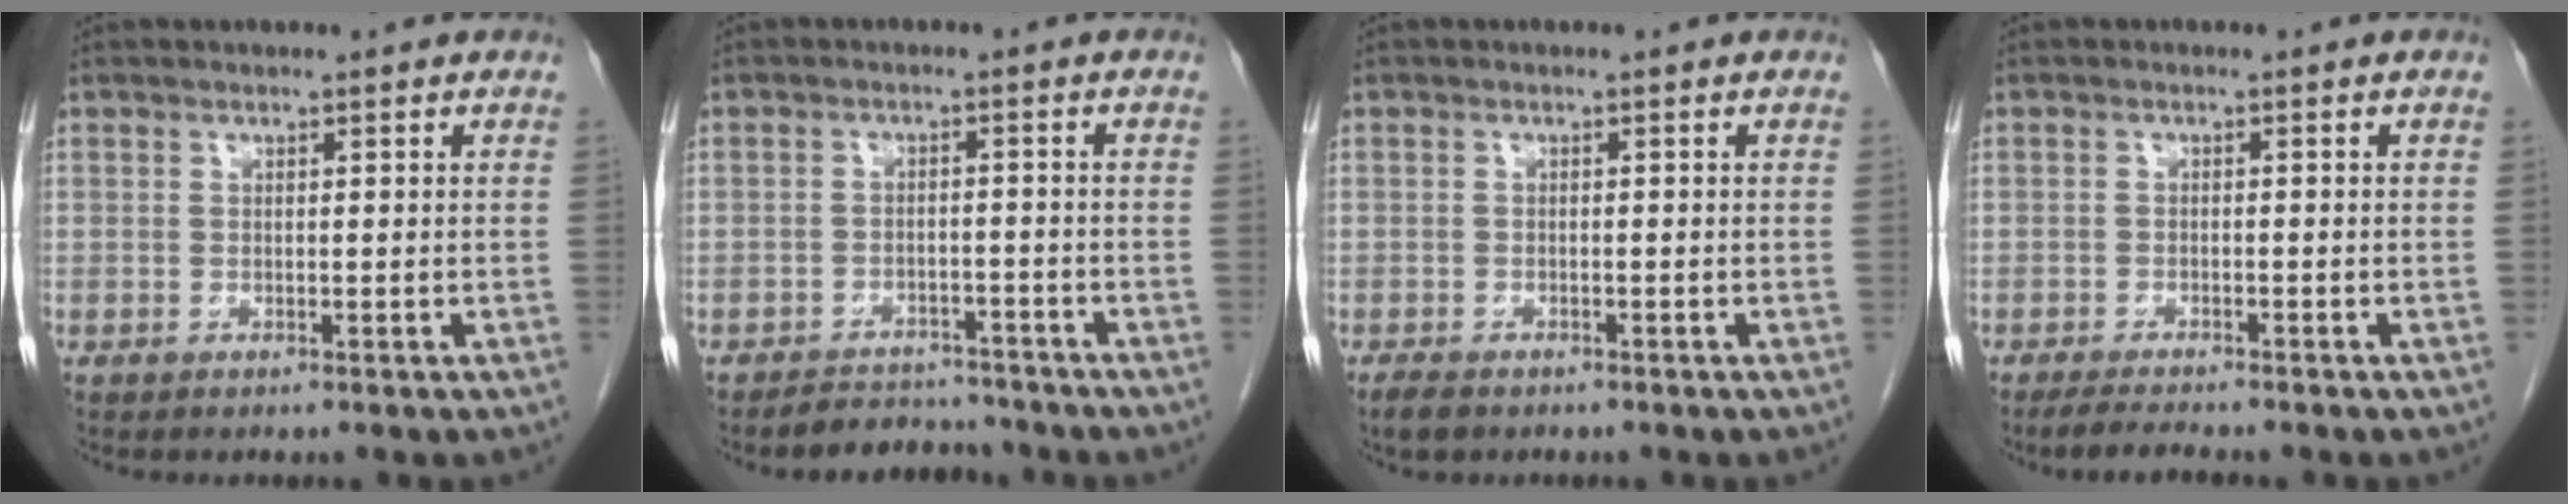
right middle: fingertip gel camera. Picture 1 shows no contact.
{"total": 5.1, "force": [-4.8, 1.7, -0.1], "torque": [0.011, 0.006, -0.073]}
{"total": 2.1, "force": [-1.6, 0.9, 1.0], "torque": [-0.024, -0.003, -0.024]}
{"total": 3.1, "force": [-2.8, 0.0, 1.3], "torque": [-0.028, -0.012, -0.049]}